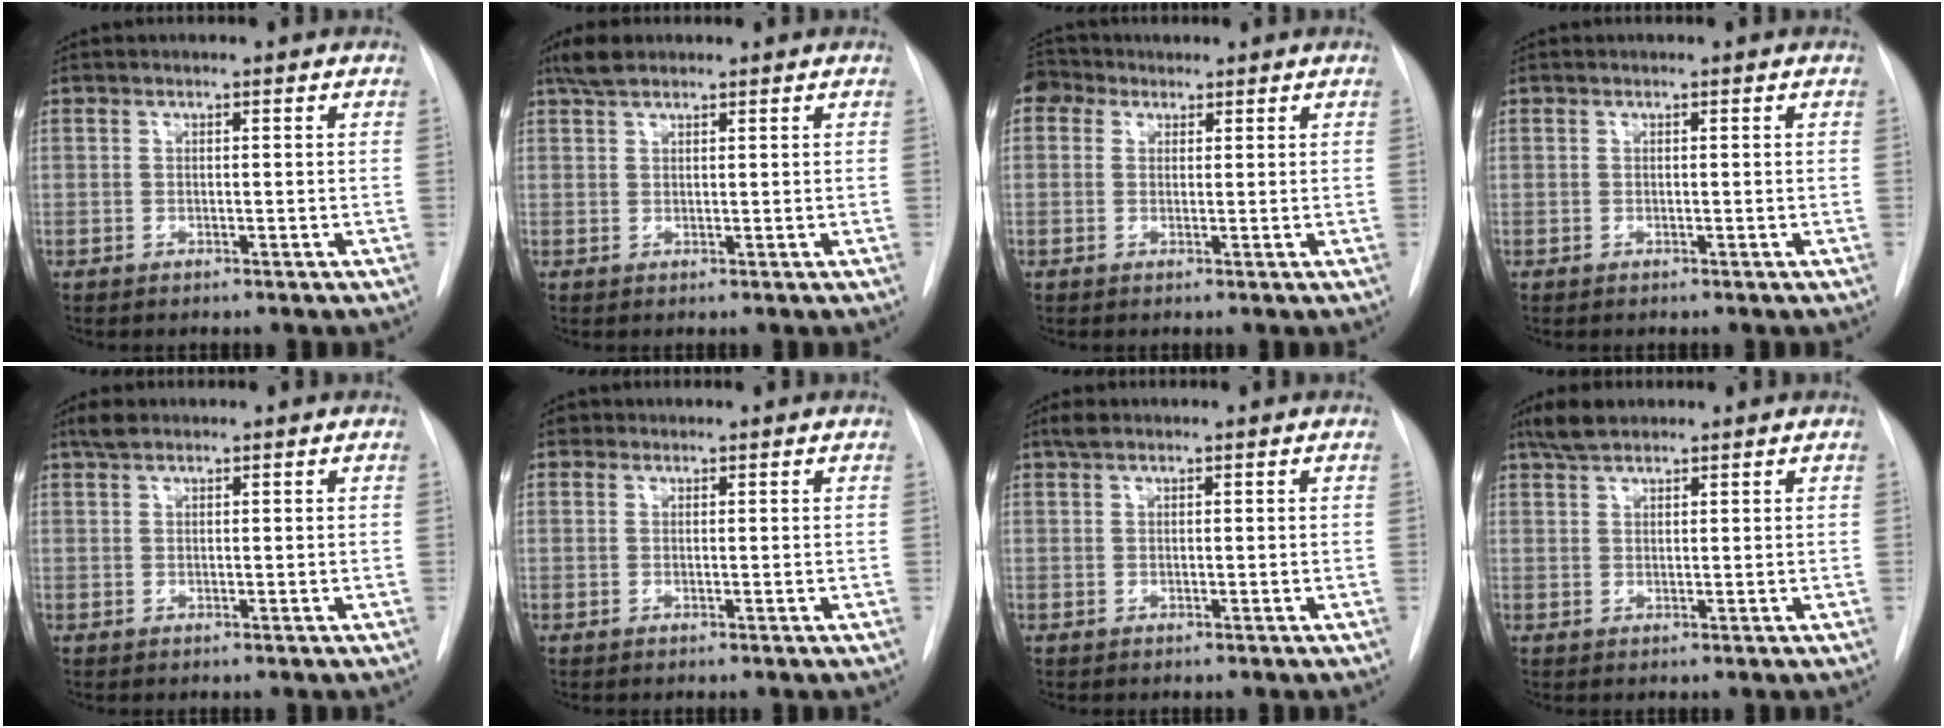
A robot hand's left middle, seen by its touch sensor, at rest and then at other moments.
{"total": 3.0, "force": [2.4, 1.1, 1.5], "torque": [-0.031, 0.010, 0.045]}
{"total": 3.5, "force": [2.2, 2.6, 0.6], "torque": [-0.015, 0.021, 0.038]}
{"total": 0.0}
{"total": 1.8, "force": [1.4, 0.7, 0.9], "torque": [-0.019, 0.012, 0.026]}
{"total": 0.9, "force": [0.5, 0.8, 0.1], "torque": [0.004, 0.005, 0.003]}
{"total": 1.3, "force": [1.0, 0.5, 0.7], "torque": [-0.016, 0.014, 0.018]}
{"total": 3.3, "force": [2.8, 1.0, 1.5], "torque": [-0.035, 0.009, 0.053]}